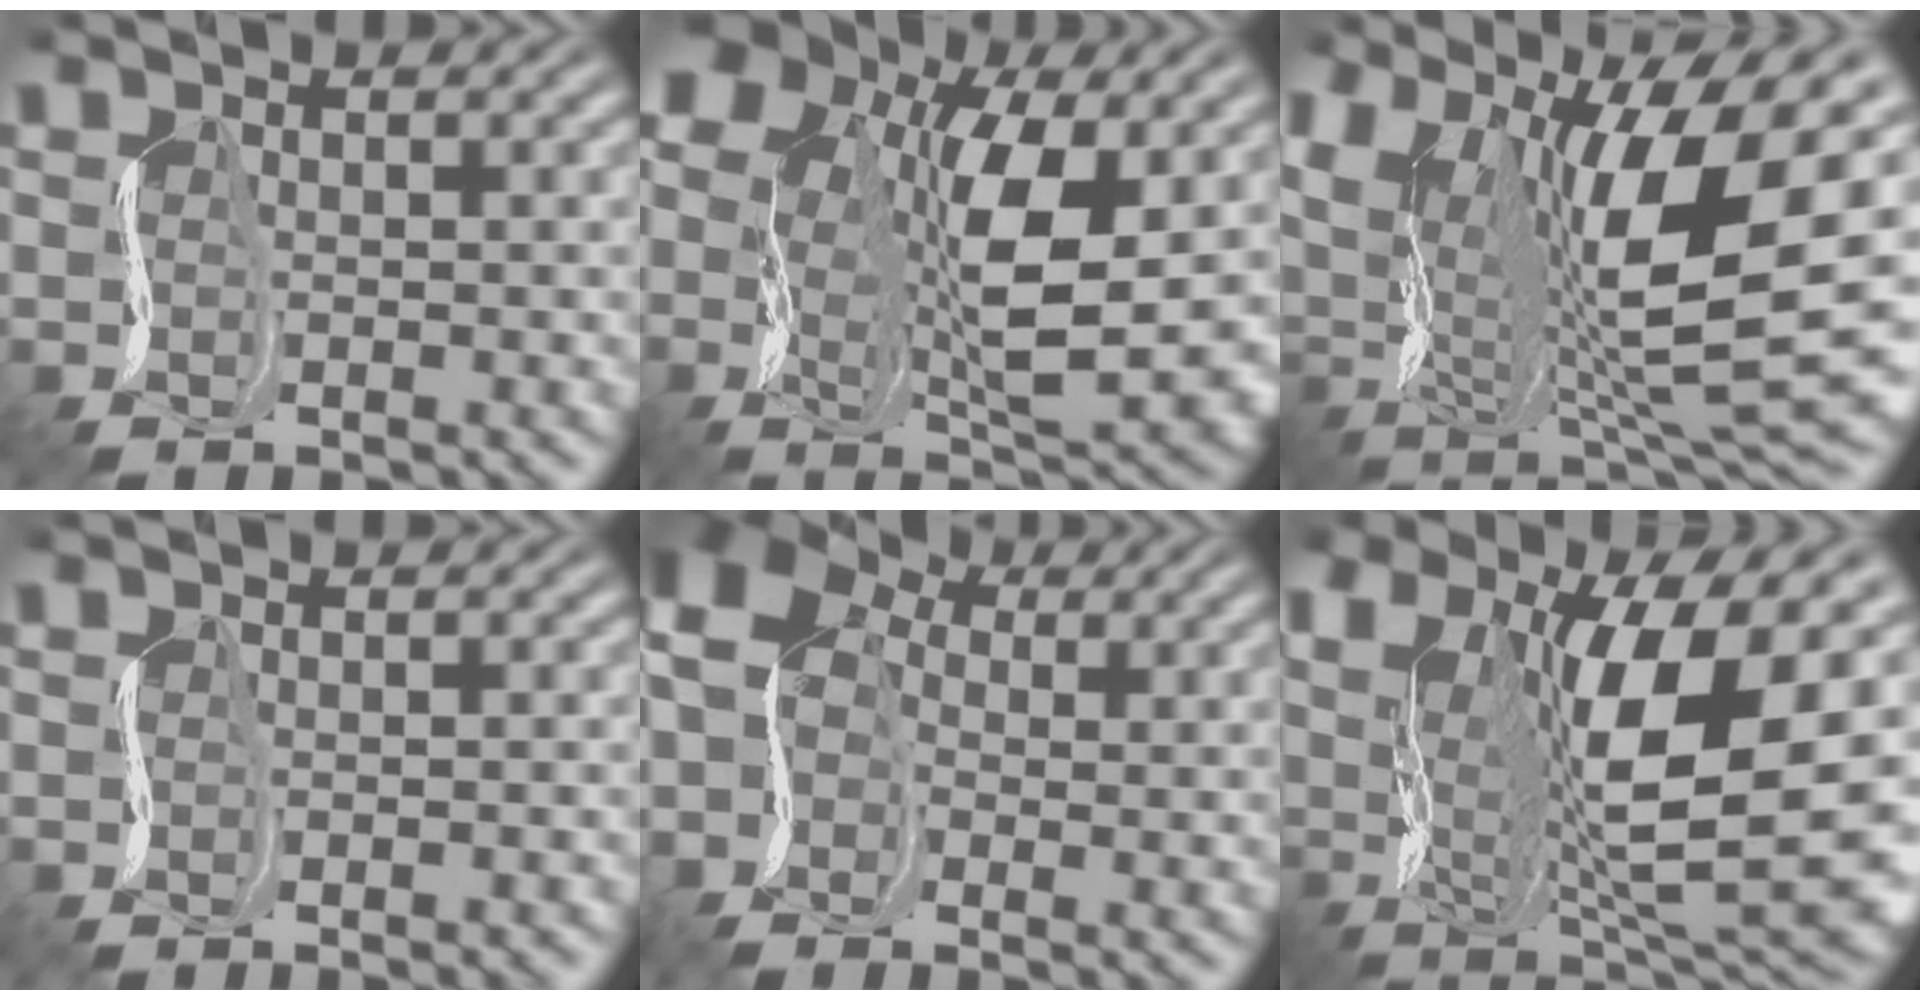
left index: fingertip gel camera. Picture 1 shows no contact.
{"total": 11.4, "force": [1.2, 6.3, 9.4], "torque": [-0.185, -0.013, 0.020]}
{"total": 16.1, "force": [2.8, 6.6, 14.4], "torque": [-0.256, 0.012, 0.046]}
{"total": 1.6, "force": [-1.5, 0.1, 0.5], "torque": [0.002, 0.003, -0.023]}
{"total": 7.8, "force": [-0.4, 6.1, 4.8], "torque": [-0.086, 0.025, -0.041]}
{"total": 14.6, "force": [1.2, 5.5, 13.5], "torque": [-0.231, -0.005, 0.023]}